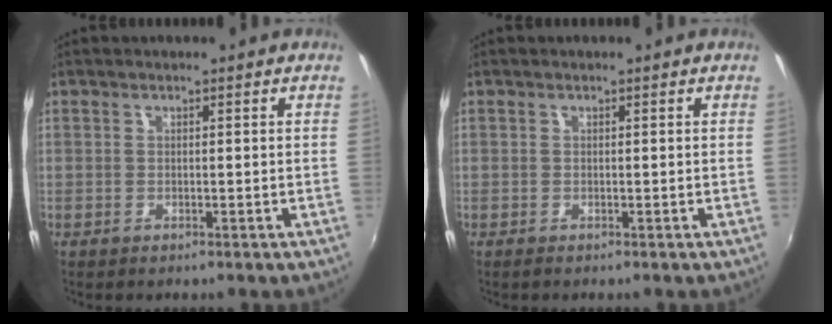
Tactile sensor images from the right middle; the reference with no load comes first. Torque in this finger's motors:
{"motor_torque": [0.18, -0.32, 0.04, 0.00]}